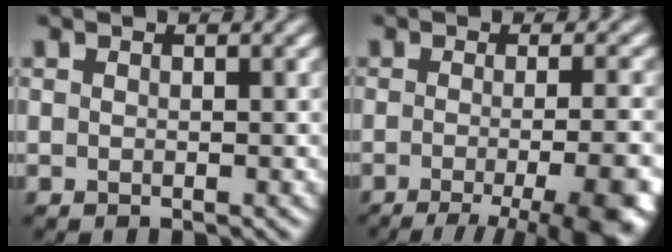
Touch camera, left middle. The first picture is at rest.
{"total": 10.3, "force": [-4.3, 3.5, 8.7], "torque": [-0.081, -0.009, -0.055]}